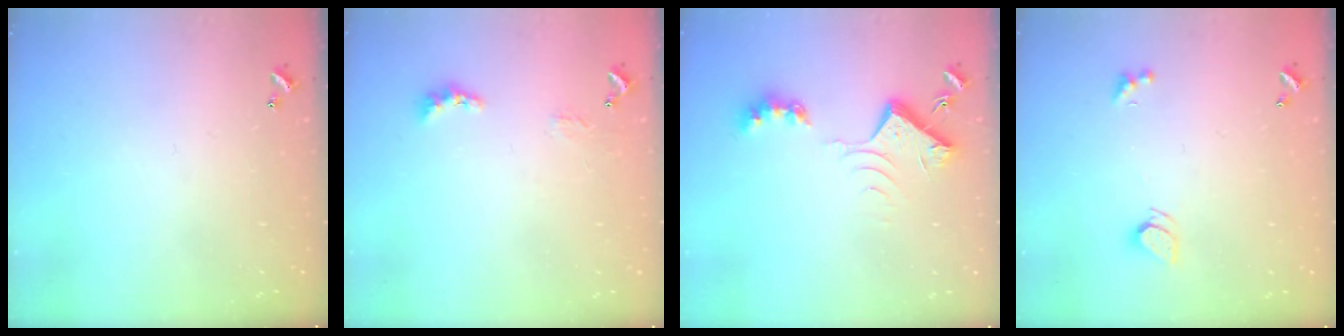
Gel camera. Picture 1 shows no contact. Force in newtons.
{"total": 2.3, "press": 2.2, "slide": 0.7}
{"total": 7.5, "press": 7.5, "slide": 0.8}
{"total": 2.0, "press": 1.9, "slide": 0.5}